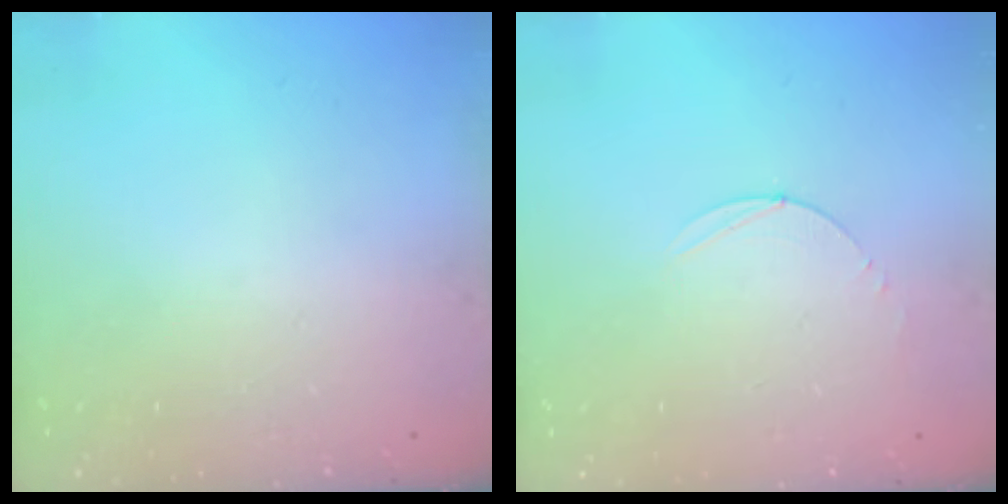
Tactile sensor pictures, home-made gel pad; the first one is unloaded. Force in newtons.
{"total": 2.8, "press": 2.8, "slide": 0.3}